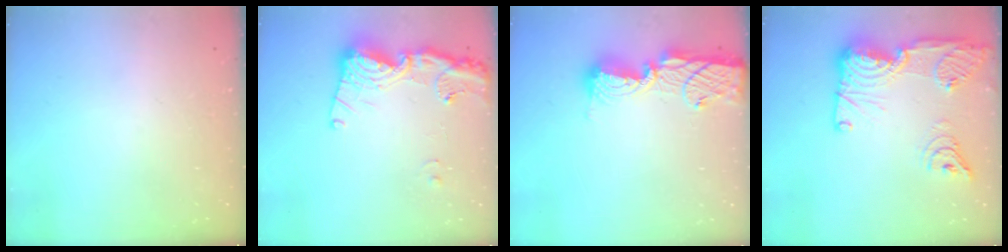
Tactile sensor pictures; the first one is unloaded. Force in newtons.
{"total": 16.6, "press": 16.5, "slide": 1.9}
{"total": 13.6, "press": 13.5, "slide": 1.0}
{"total": 27.4, "press": 26.4, "slide": 7.2}